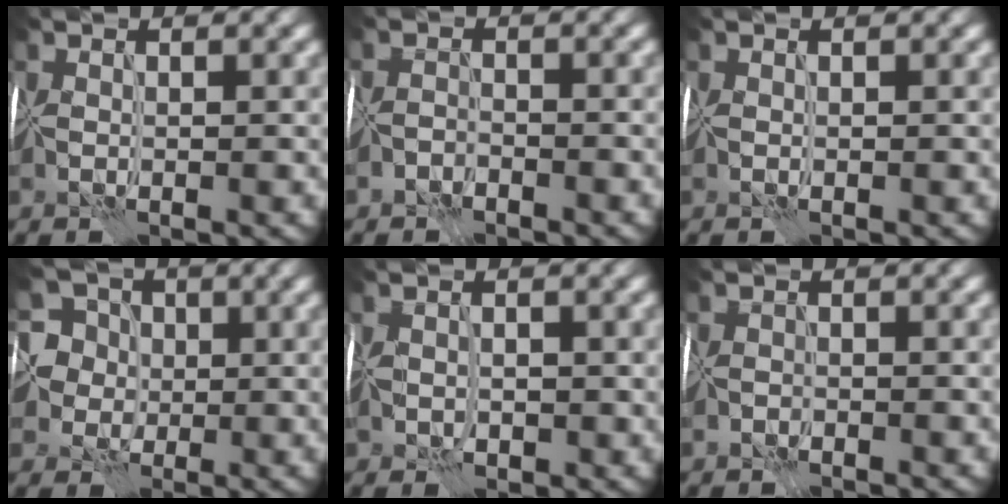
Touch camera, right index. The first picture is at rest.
{"total": 1.4, "force": [-1.3, 0.0, -0.6], "torque": [0.013, 0.006, -0.028]}
{"total": 0.0}
{"total": 6.9, "force": [-0.1, 6.6, 2.0], "torque": [-0.044, 0.035, -0.031]}
{"total": 1.4, "force": [-0.4, 1.1, 0.8], "torque": [-0.014, -0.001, -0.004]}
{"total": 0.9, "force": [-0.7, 0.0, -0.5], "torque": [0.009, 0.004, -0.015]}